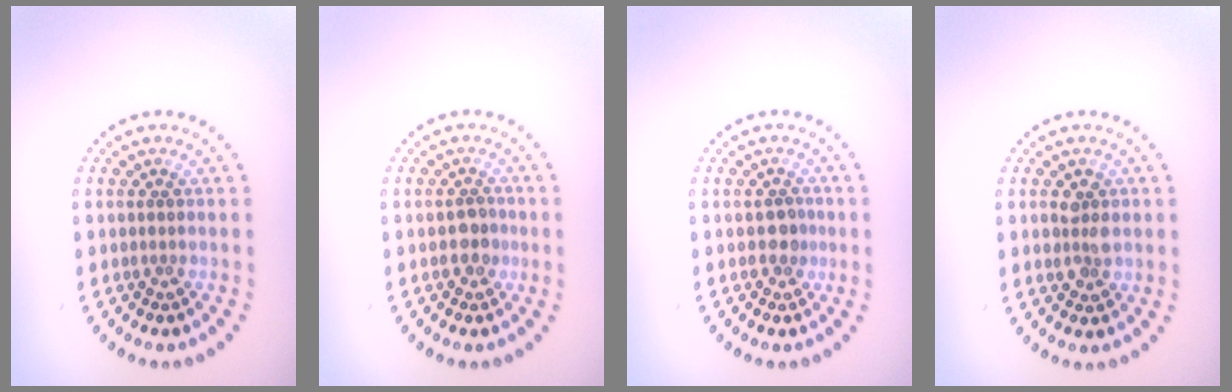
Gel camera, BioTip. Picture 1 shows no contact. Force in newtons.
{"total": 1.6, "press": 1.6, "slide": 0.5}
{"total": 1.4, "press": 1.2, "slide": 0.6}
{"total": 1.9, "press": 1.9, "slide": 0.5}